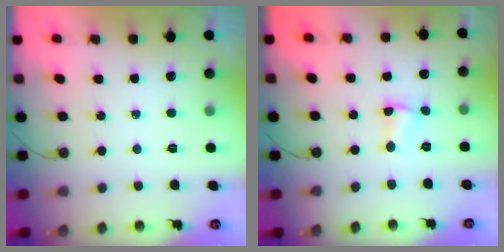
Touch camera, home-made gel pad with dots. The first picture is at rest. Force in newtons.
{"total": 1.6, "press": 1.5, "slide": 0.5}